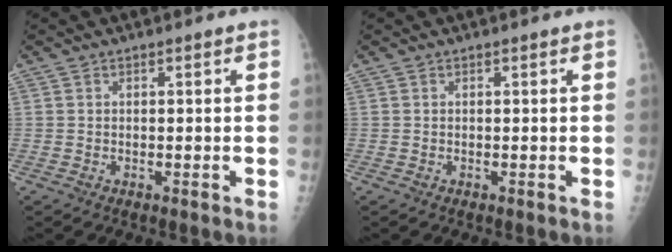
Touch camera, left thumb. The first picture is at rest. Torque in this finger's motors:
{"motor_torque": [0.00, 0.00, -0.09, -0.06, 0.00]}